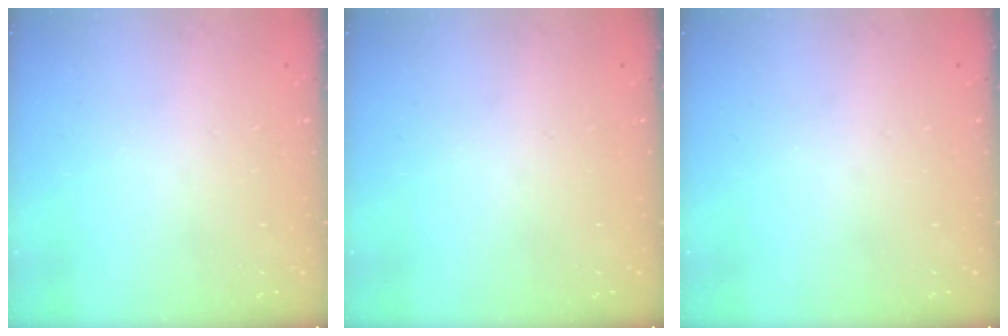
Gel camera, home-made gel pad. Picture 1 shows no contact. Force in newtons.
{"total": 0.0}
{"total": 0.0}